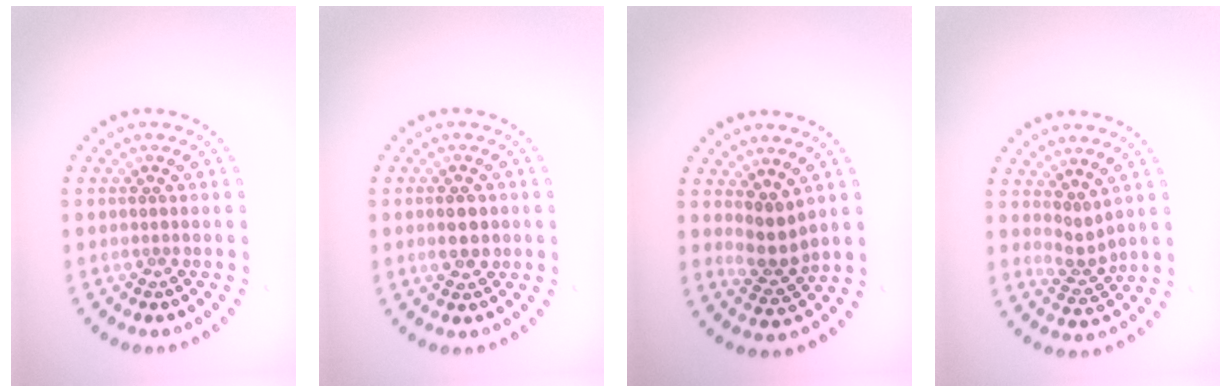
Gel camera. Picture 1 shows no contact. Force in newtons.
{"total": 1.9, "press": 1.9, "slide": 0.0}
{"total": 2.7, "press": 2.1, "slide": 1.6}
{"total": 2.0, "press": 1.3, "slide": 1.5}